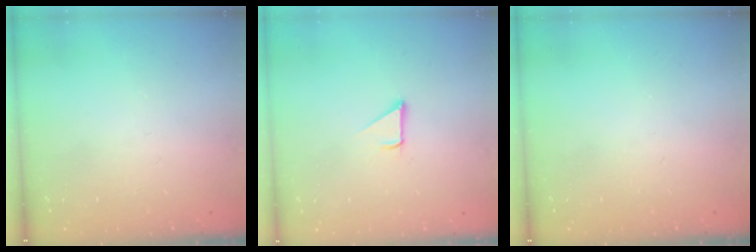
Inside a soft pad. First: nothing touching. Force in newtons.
{"total": 1.9, "press": 1.9, "slide": 0.1}
{"total": 0.0}